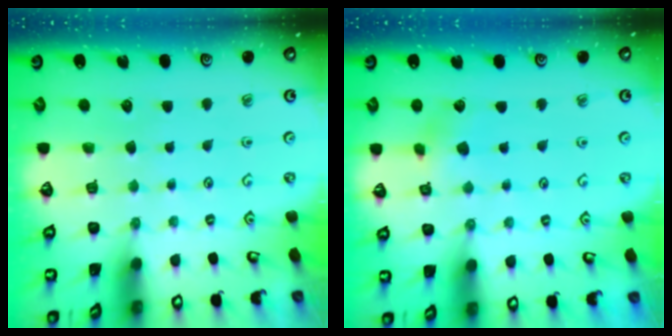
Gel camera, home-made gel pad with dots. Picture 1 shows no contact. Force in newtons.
{"total": 4.1, "press": 4.1, "slide": 0.3}